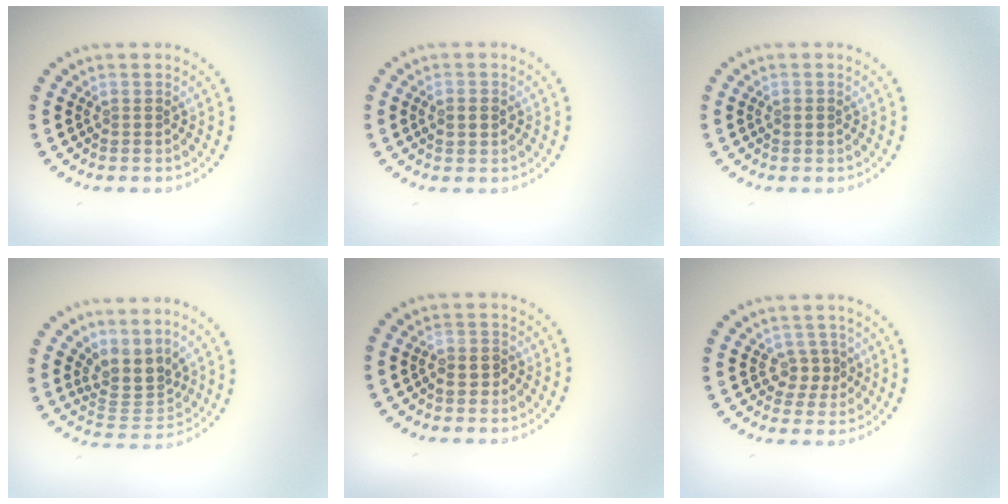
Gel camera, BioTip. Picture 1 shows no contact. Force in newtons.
{"total": 2.1, "press": 2.1, "slide": 0.2}
{"total": 0.8, "press": 0.8, "slide": 0.2}
{"total": 3.5, "press": 2.6, "slide": 2.4}
{"total": 1.5, "press": 1.3, "slide": 0.7}
{"total": 1.9, "press": 1.6, "slide": 1.0}